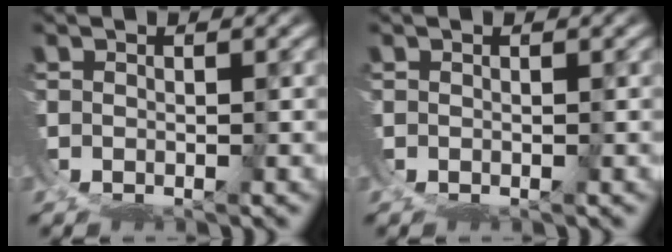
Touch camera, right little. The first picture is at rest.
{"total": 0.0}